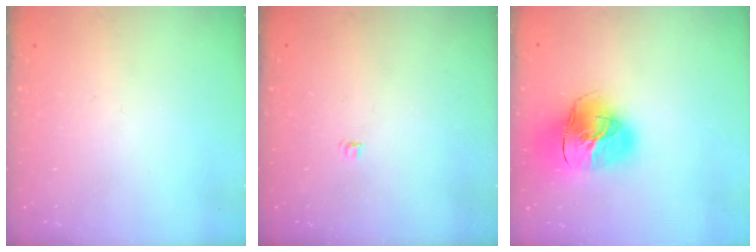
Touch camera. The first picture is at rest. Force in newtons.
{"total": 3.4, "press": 3.4, "slide": 0.3}
{"total": 20.8, "press": 20.6, "slide": 2.7}